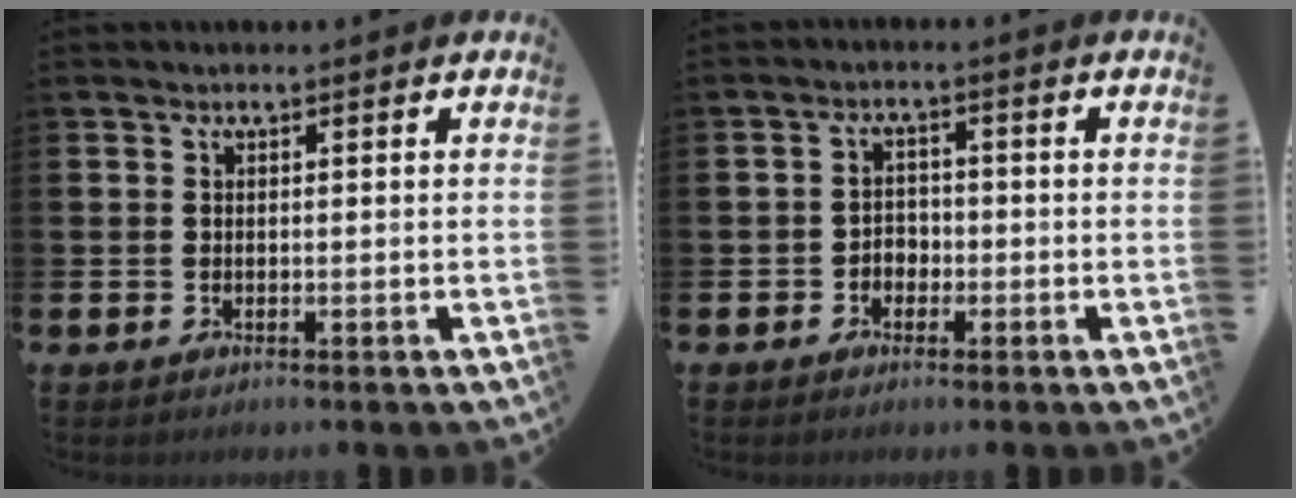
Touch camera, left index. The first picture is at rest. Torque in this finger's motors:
{"motor_torque": [-0.22, 0.05, 0.01, 0.00]}